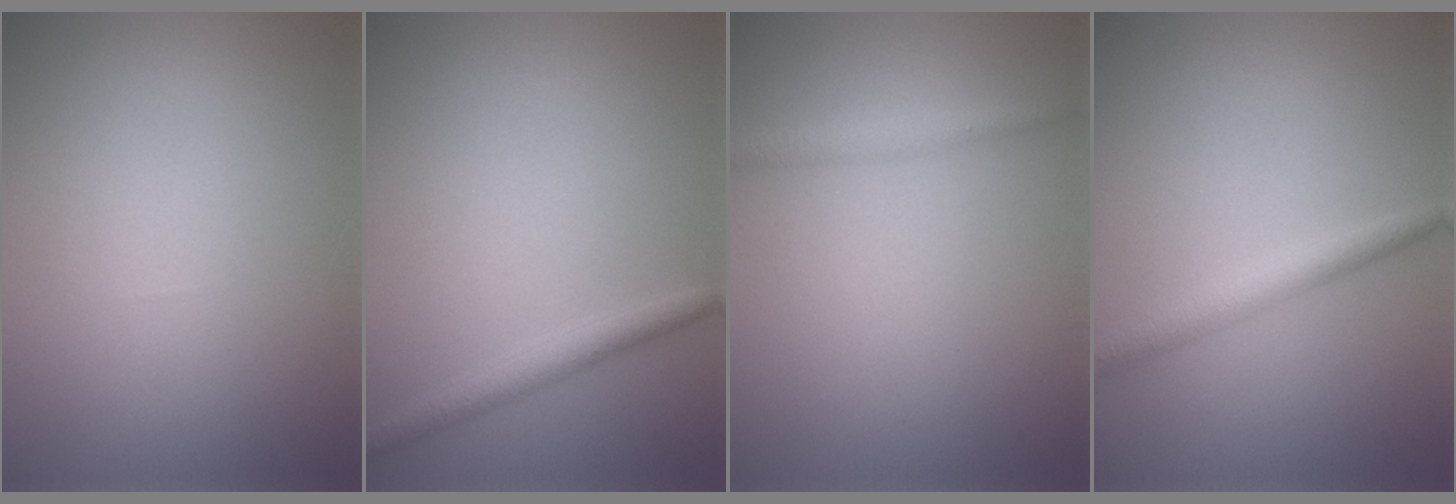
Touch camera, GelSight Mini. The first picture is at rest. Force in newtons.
{"total": 2.0, "press": 2.0, "slide": 0.1}
{"total": 1.4, "press": 1.4, "slide": 0.1}
{"total": 2.3, "press": 2.3, "slide": 0.0}